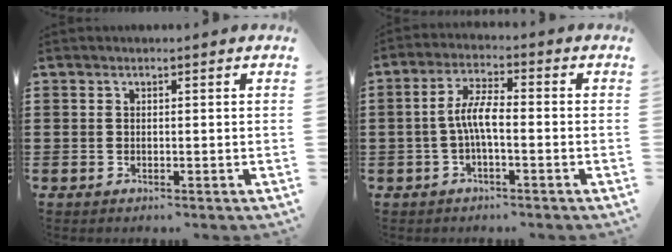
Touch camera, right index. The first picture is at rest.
{"total": 5.5, "force": [-1.1, 1.5, 5.2], "torque": [-0.112, -0.001, -0.026]}